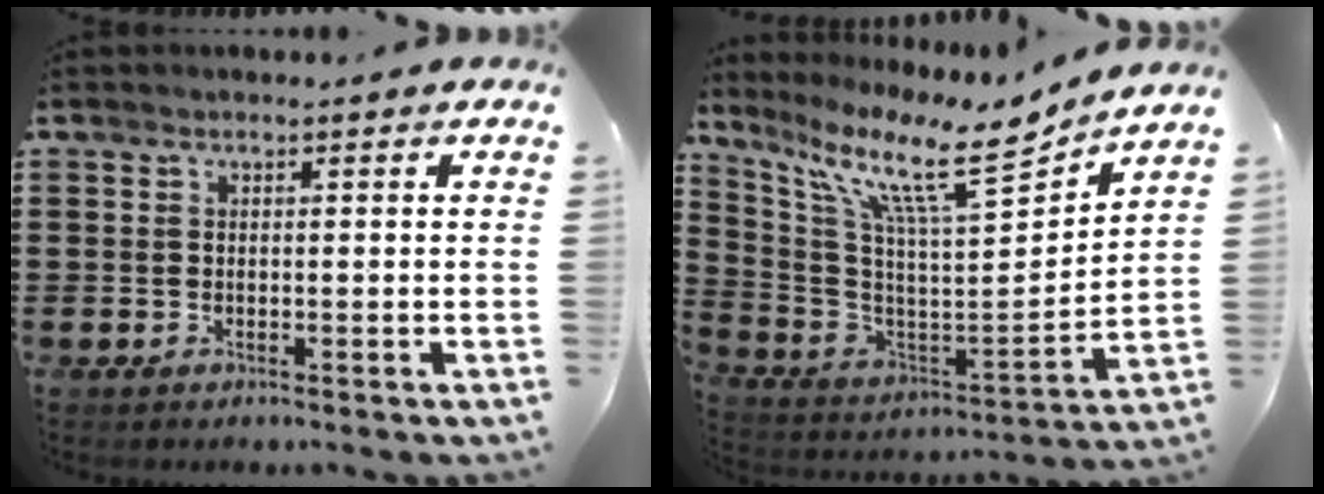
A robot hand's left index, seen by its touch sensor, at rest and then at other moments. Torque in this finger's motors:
{"motor_torque": [2.14, 0.00, 0.37, 0.21]}